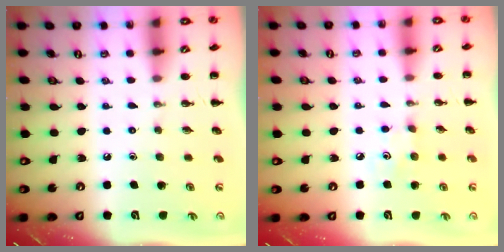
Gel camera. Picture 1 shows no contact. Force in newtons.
{"total": 3.4, "press": 3.3, "slide": 0.9}